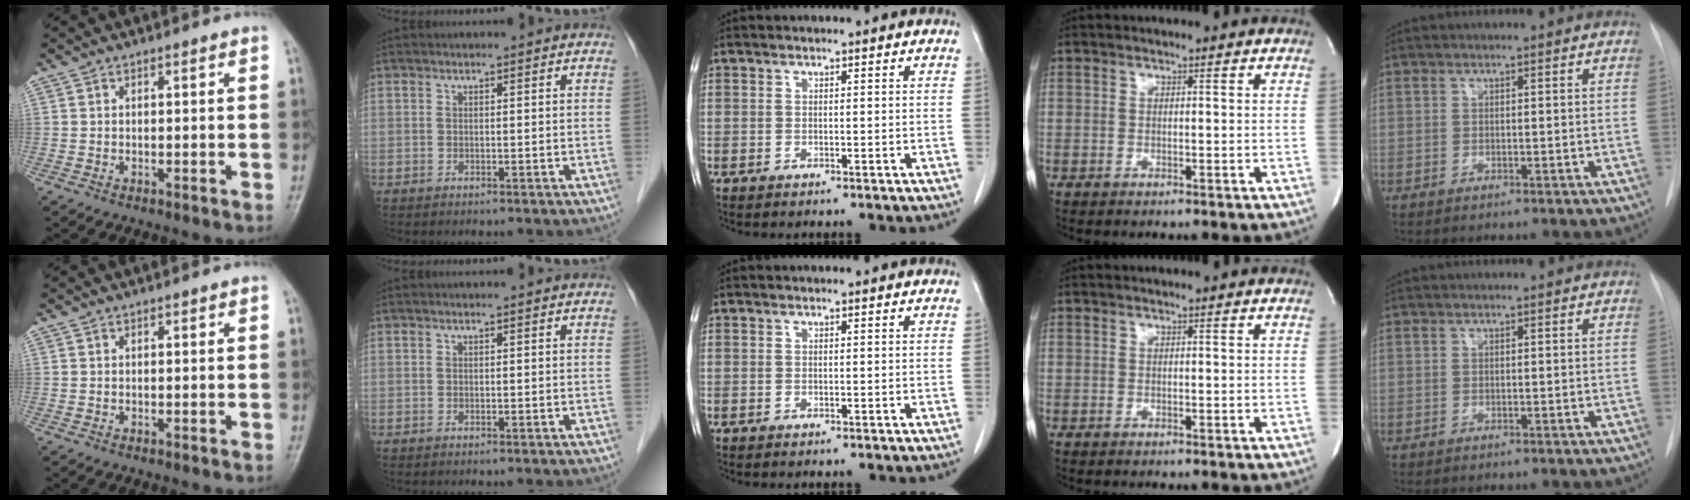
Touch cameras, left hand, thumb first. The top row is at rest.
{}